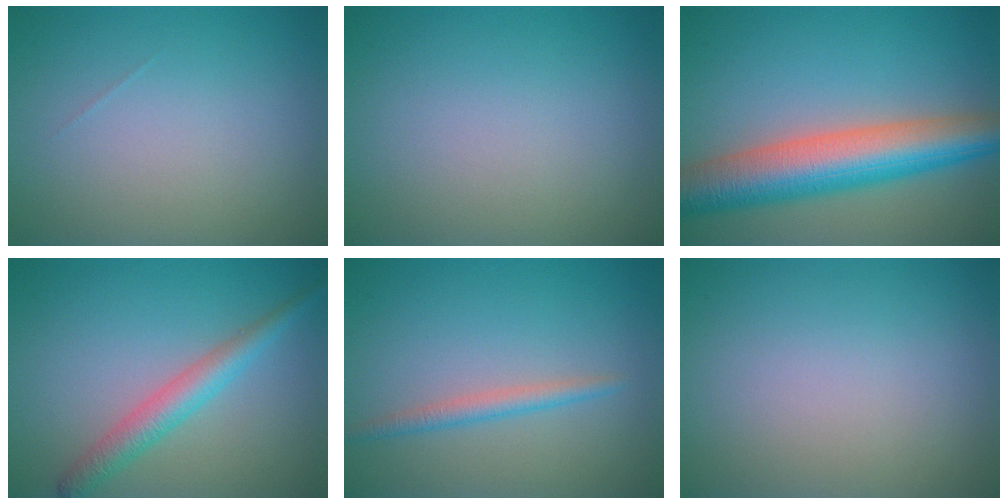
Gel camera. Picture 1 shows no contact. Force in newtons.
{"total": 0.0}
{"total": 9.3, "press": 9.3, "slide": 0.5}
{"total": 3.2, "press": 3.2, "slide": 0.0}
{"total": 1.8, "press": 1.7, "slide": 0.1}
{"total": 0.0}